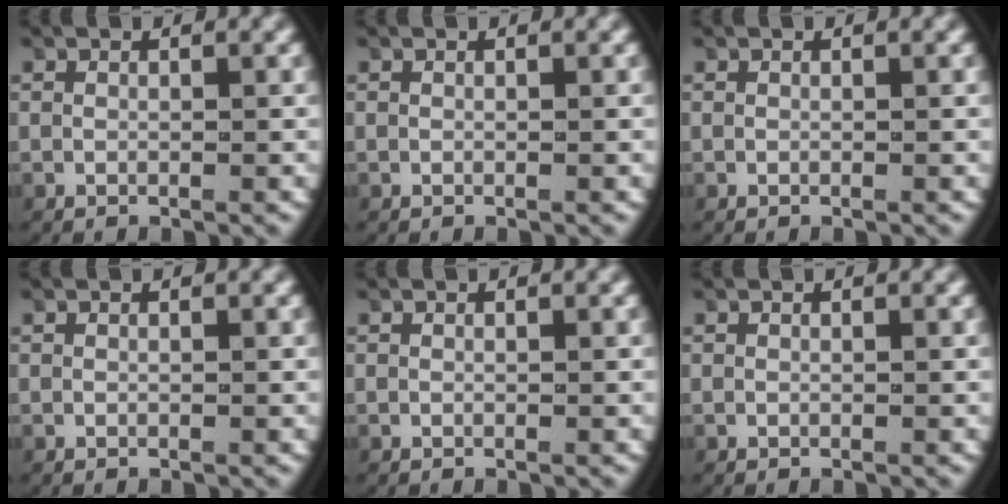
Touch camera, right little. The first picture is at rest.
{"total": 0.0}
{"total": 0.0}
{"total": 0.0}
{"total": 0.0}
{"total": 0.0}